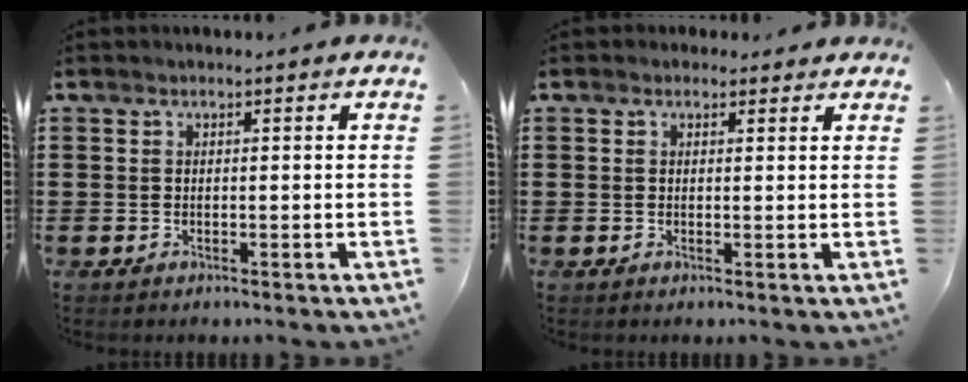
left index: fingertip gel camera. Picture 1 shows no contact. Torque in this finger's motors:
{"motor_torque": [2.14, 0.00, -0.02, 0.00]}